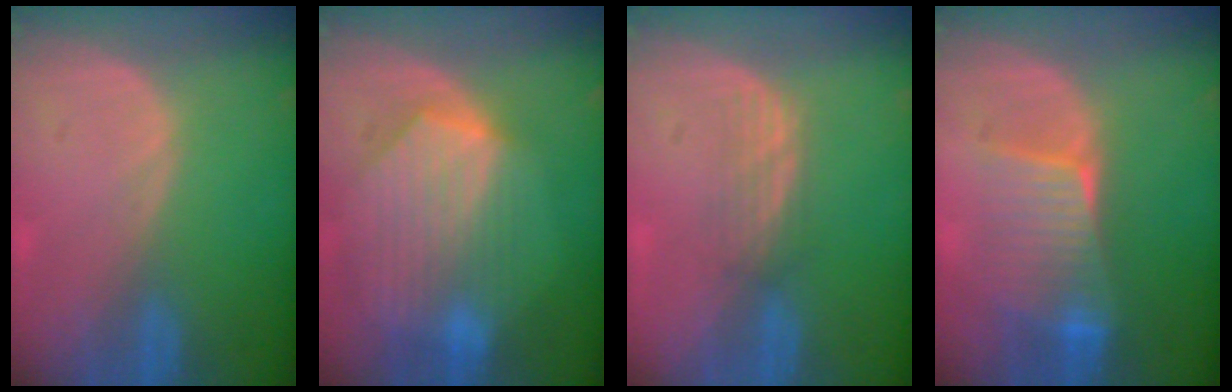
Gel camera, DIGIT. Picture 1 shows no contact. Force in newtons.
{"total": 9.5, "press": 8.4, "slide": 4.6}
{"total": 2.9, "press": 2.6, "slide": 1.2}
{"total": 6.6, "press": 6.6, "slide": 0.6}